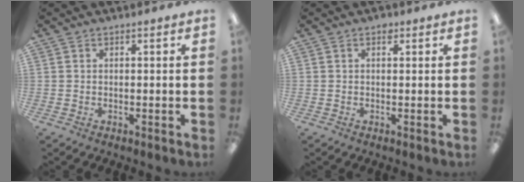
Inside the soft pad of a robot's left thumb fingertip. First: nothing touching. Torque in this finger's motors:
{"motor_torque": [0.15, 0.04, 0.30, -0.25, 0.02]}